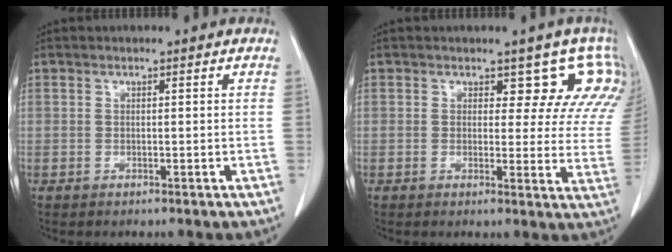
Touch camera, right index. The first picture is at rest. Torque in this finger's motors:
{"motor_torque": [0.19, 0.29, 0.08, 0.00]}